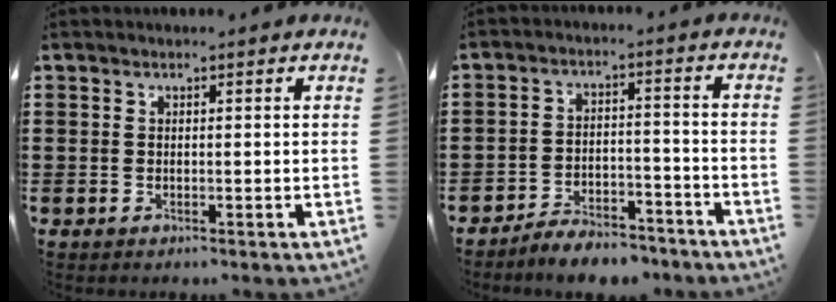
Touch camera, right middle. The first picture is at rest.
{"total": 5.0, "force": [-5.0, 0.6, 0.6], "torque": [-0.011, 0.009, -0.101]}